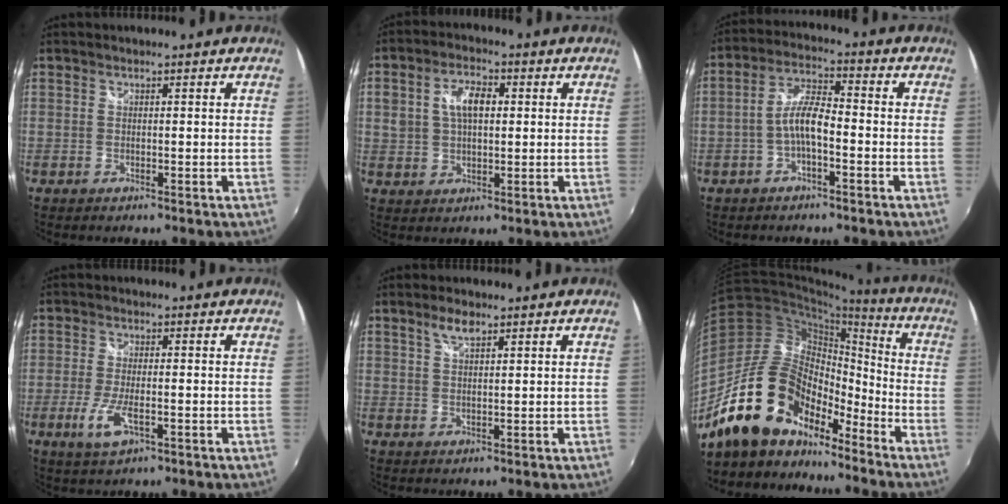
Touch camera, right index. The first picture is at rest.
{"total": 7.1, "force": [1.5, 4.2, 5.5], "torque": [-0.098, 0.015, 0.030]}
{"total": 6.1, "force": [-2.3, 1.9, 5.3], "torque": [-0.112, 0.016, -0.044]}
{"total": 6.3, "force": [-2.5, 2.0, 5.4], "torque": [-0.121, -0.013, -0.046]}
{"total": 3.0, "force": [1.9, 1.0, 2.0], "torque": [-0.035, 0.005, 0.034]}
{"total": 18.9, "force": [-13.7, 9.5, 8.8], "torque": [-0.168, 0.014, -0.242]}